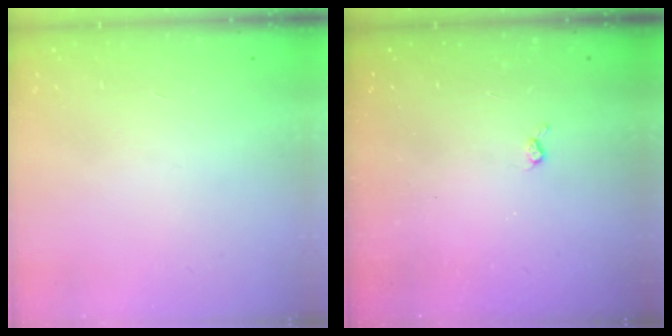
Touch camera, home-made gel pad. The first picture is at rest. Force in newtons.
{"total": 2.8, "press": 2.7, "slide": 0.5}